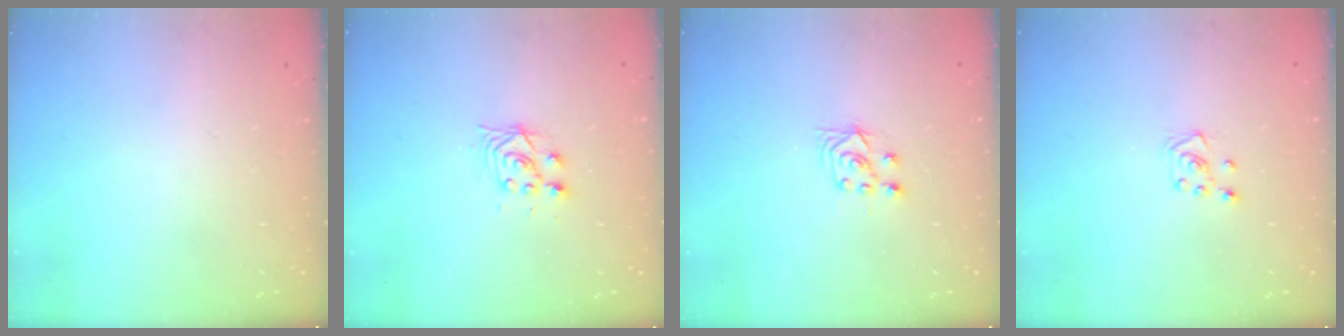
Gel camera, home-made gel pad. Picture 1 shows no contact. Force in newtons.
{"total": 4.0, "press": 4.0, "slide": 0.7}
{"total": 3.4, "press": 3.2, "slide": 0.9}
{"total": 3.2, "press": 3.2, "slide": 0.4}